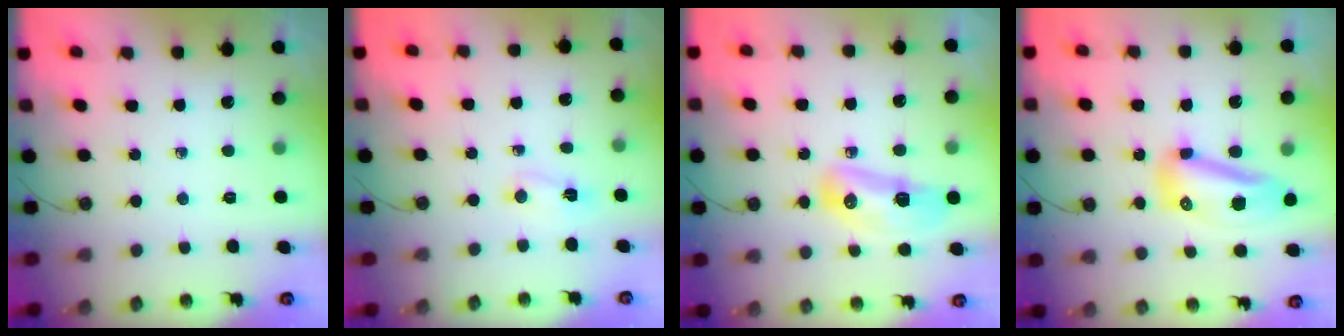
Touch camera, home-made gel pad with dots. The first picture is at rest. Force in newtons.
{"total": 2.0, "press": 2.0, "slide": 0.4}
{"total": 13.9, "press": 11.8, "slide": 7.2}
{"total": 11.8, "press": 11.7, "slide": 1.5}